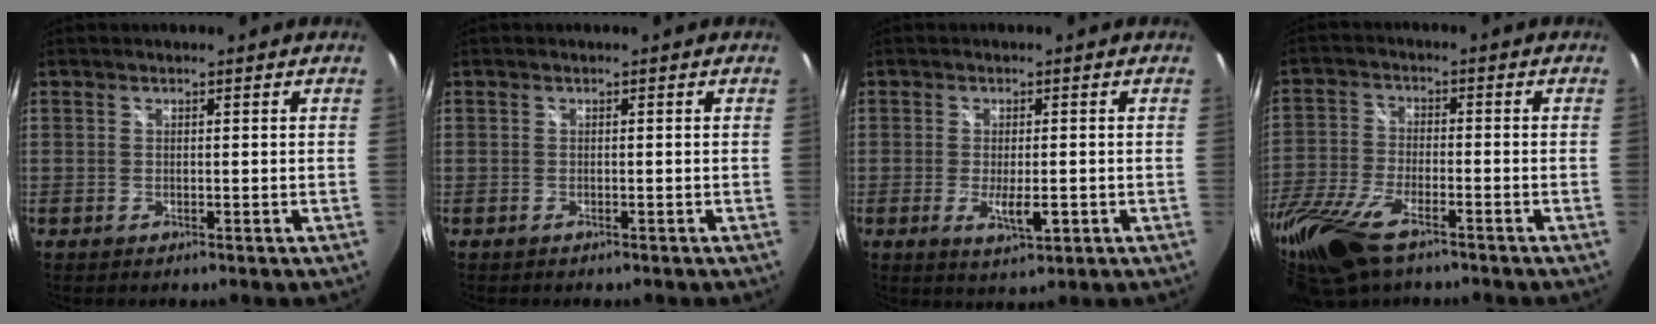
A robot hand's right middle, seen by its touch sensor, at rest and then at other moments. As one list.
[{"total": 0.8, "force": [-0.6, 0.4, 0.3], "torque": [-0.008, 0.000, -0.009]}, {"total": 4.8, "force": [-1.4, 1.5, 4.3], "torque": [-0.077, -0.012, -0.019]}, {"total": 18.1, "force": [-12.0, 7.4, 11.4], "torque": [-0.276, -0.047, -0.232]}]